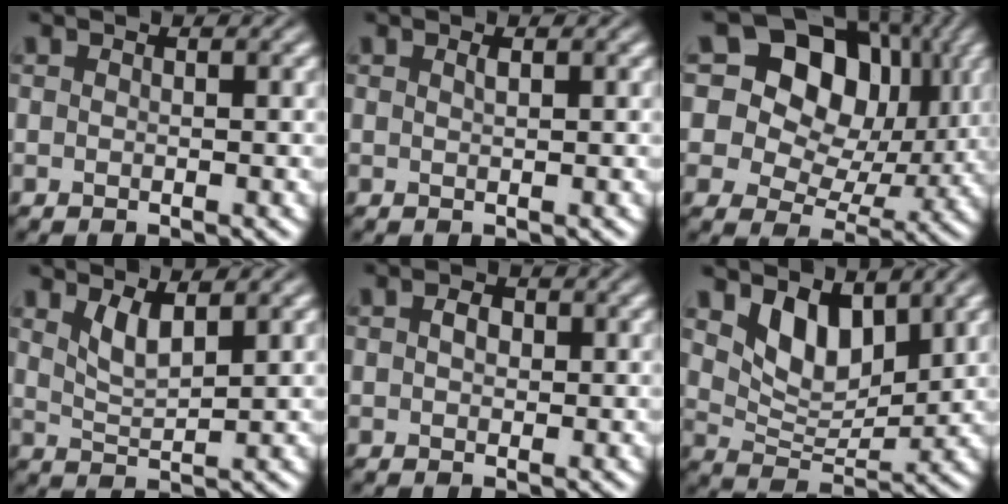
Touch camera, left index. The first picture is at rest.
{"total": 0.6, "force": [0.4, 0.2, 0.5], "torque": [-0.007, 0.001, 0.006]}
{"total": 15.7, "force": [6.5, 11.2, 8.8], "torque": [-0.158, 0.065, 0.090]}
{"total": 2.5, "force": [1.7, 0.7, 1.8], "torque": [-0.036, -0.009, 0.036]}
{"total": 1.6, "force": [0.3, 1.1, 1.1], "torque": [-0.020, 0.003, 0.000]}
{"total": 4.8, "force": [2.9, 2.7, 2.8], "torque": [-0.062, -0.018, 0.050]}